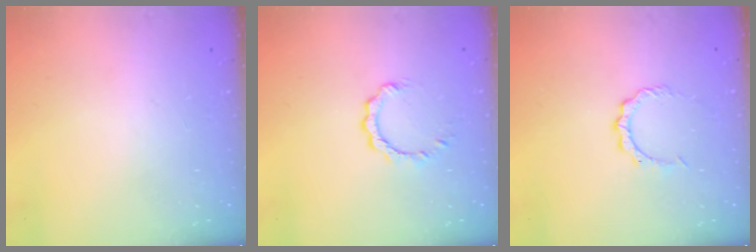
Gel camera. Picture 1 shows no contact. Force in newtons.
{"total": 3.8, "press": 3.8, "slide": 0.4}
{"total": 2.9, "press": 2.9, "slide": 0.2}